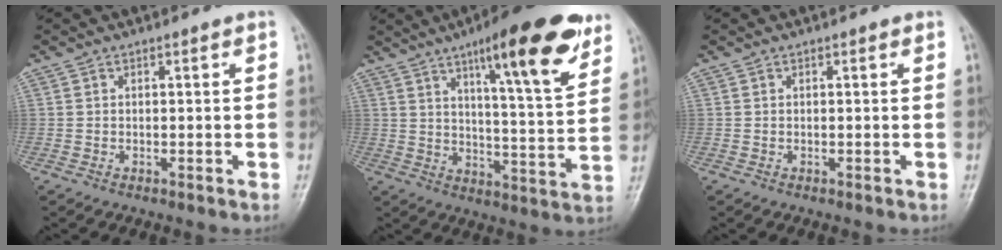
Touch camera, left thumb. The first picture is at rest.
{"total": 19.2, "force": [11.2, 4.1, 15.0], "torque": [-0.187, -0.052, 0.166]}
{"total": 0.0}